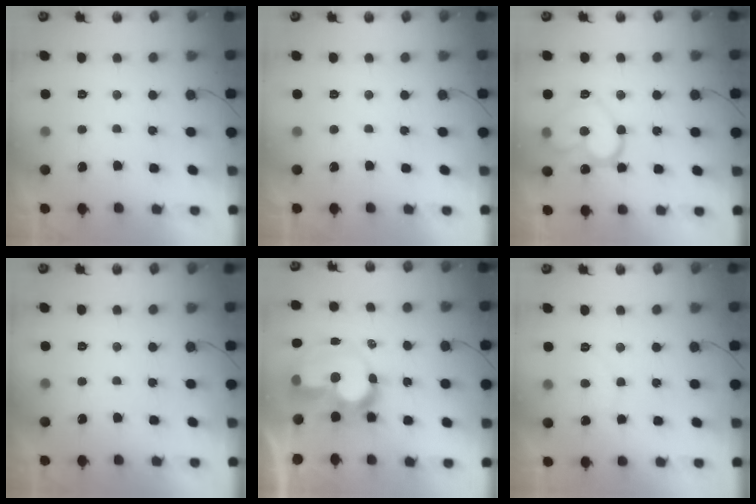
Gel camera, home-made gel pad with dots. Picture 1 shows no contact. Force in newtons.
{"total": 1.7, "press": 1.7, "slide": 0.0}
{"total": 14.1, "press": 14.1, "slide": 1.1}
{"total": 0.0}
{"total": 14.4, "press": 14.3, "slide": 1.6}
{"total": 5.4, "press": 5.3, "slide": 0.6}